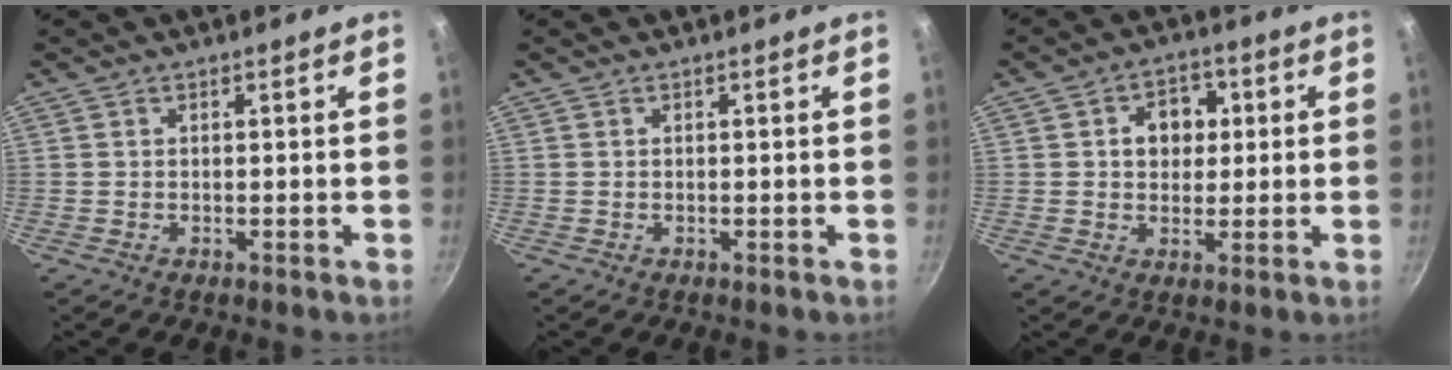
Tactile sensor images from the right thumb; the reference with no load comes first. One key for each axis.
{"total": 0.0}
{"total": 6.9, "fx": 1.3, "fy": 5.3, "fz": 4.3, "tx": -0.028, "ty": 0.004, "tz": 0.015}